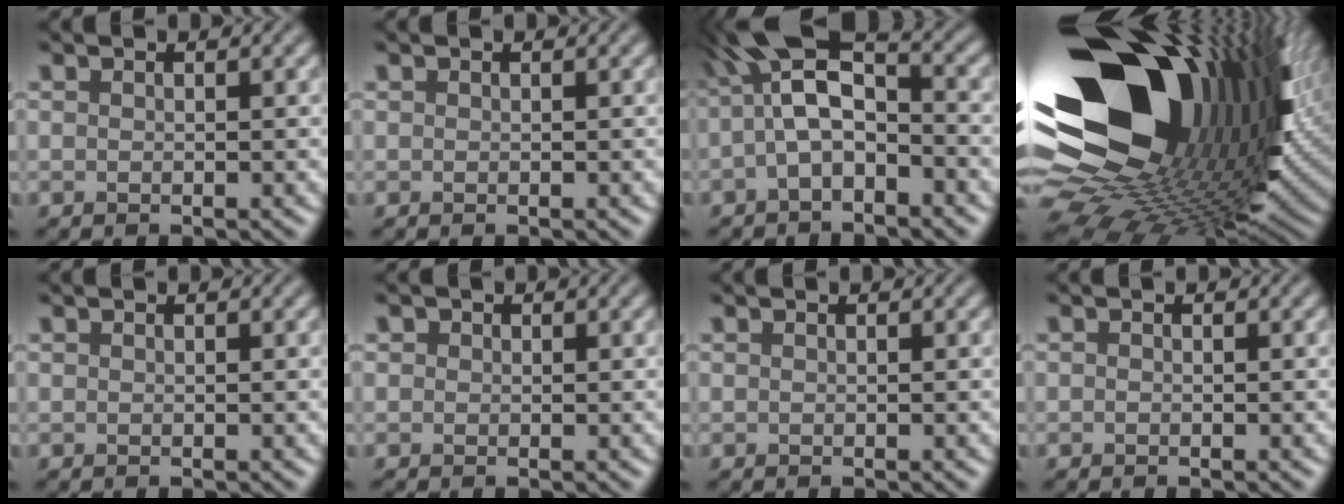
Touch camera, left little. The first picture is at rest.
{"total": 0.0}
{"total": 6.4, "force": [-0.6, 2.9, 5.6], "torque": [-0.107, 0.024, -0.030]}
{"total": 19.7, "force": [3.2, 11.6, 15.6], "torque": [-0.269, -0.023, 0.053]}
{"total": 0.0}
{"total": 1.2, "force": [0.4, 1.0, 0.4], "torque": [-0.008, -0.001, 0.006]}
{"total": 0.0}
{"total": 0.0}